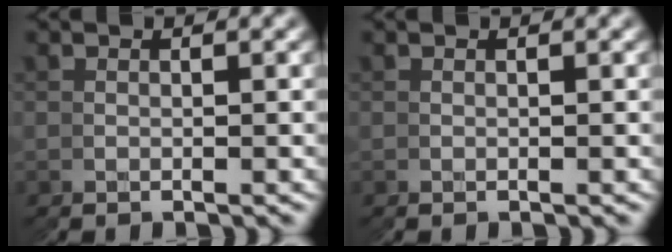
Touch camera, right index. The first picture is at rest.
{"total": 0.0}